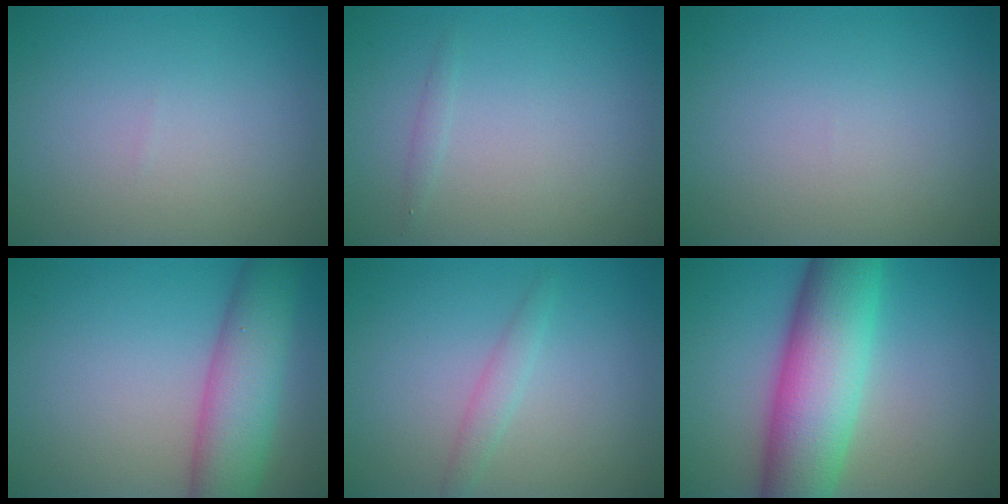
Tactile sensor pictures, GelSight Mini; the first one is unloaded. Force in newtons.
{"total": 0.6, "press": 0.6, "slide": 0.0}
{"total": 0.0}
{"total": 7.3, "press": 7.3, "slide": 0.2}
{"total": 1.4, "press": 1.4, "slide": 0.1}
{"total": 11.0, "press": 11.0, "slide": 0.1}